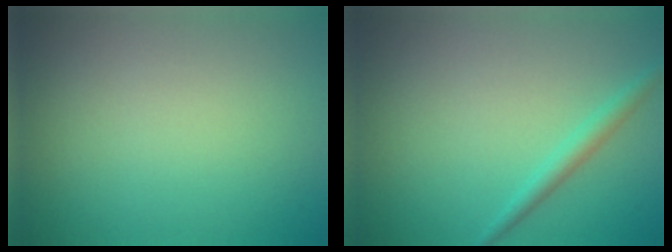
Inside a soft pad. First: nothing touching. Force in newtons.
{"total": 1.6, "press": 1.6, "slide": 0.1}